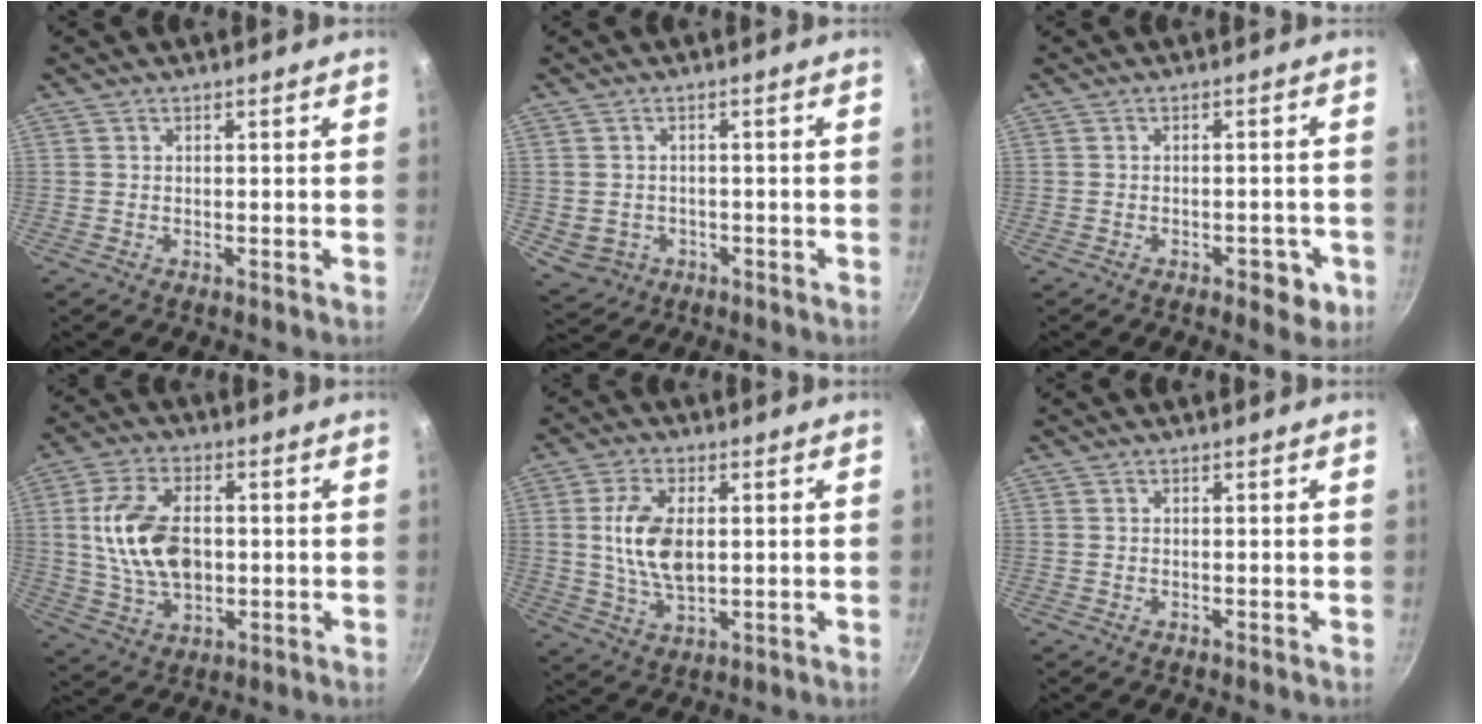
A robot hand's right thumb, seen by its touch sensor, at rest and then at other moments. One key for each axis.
{"total": 4.7, "fx": -1.3, "fy": 4.3, "fz": 1.5, "tx": -0.020, "ty": 0.008, "tz": -0.010}
{"total": 4.3, "fx": -2.1, "fy": 2.2, "fz": 3.1, "tx": -0.021, "ty": 0.012, "tz": -0.024}
{"total": 14.5, "fx": 0.9, "fy": 8.8, "fz": 11.4, "tx": -0.203, "ty": 0.003, "tz": 0.021}
{"total": 10.8, "fx": 1.2, "fy": 5.8, "fz": 9.0, "tx": -0.172, "ty": -0.008, "tz": 0.028}
{"total": 0.0}